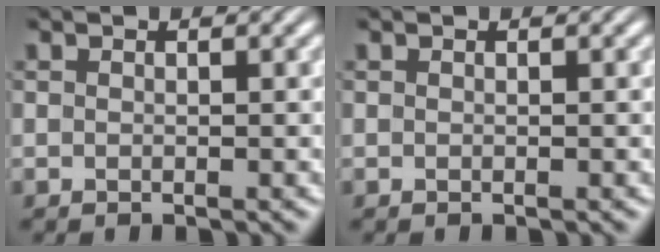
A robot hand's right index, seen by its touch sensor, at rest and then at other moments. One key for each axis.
{"total": 0.0}